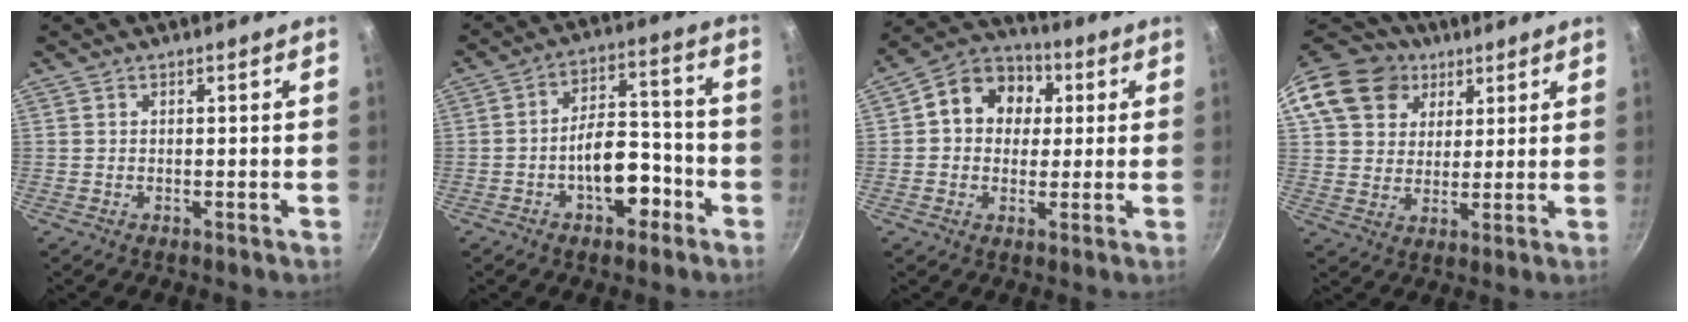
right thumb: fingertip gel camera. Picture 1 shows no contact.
{"total": 10.9, "force": [-4.6, 6.2, 7.7], "torque": [-0.074, 0.059, -0.067]}
{"total": 12.3, "force": [2.4, 10.1, 6.5], "torque": [-0.071, 0.019, 0.018]}
{"total": 15.4, "force": [7.1, 12.2, 6.1], "torque": [-0.100, 0.008, 0.123]}